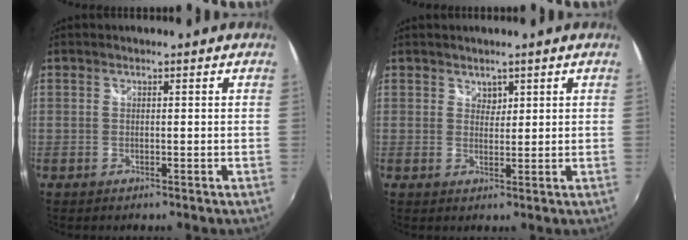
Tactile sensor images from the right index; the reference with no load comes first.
{"total": 1.6, "force": [1.1, 1.1, 0.2], "torque": [0.002, 0.002, 0.018]}